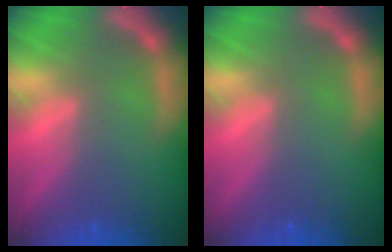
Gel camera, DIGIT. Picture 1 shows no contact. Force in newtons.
{"total": 0.0}